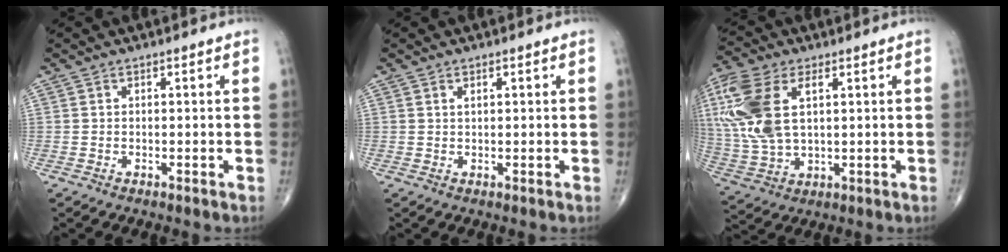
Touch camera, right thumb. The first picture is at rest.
{"total": 1.0, "force": [0.5, 0.4, 0.7], "torque": [-0.010, 0.001, 0.008]}
{"total": 16.5, "force": [4.4, 9.0, 13.0], "torque": [-0.307, -0.001, 0.087]}